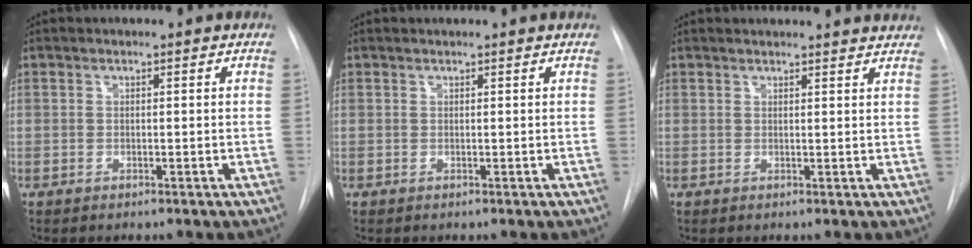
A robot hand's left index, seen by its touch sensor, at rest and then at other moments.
{"total": 0.6, "force": [0.6, 0.0, 0.2], "torque": [-0.006, 0.013, 0.008]}
{"total": 10.0, "force": [9.7, 1.4, 2.0], "torque": [-0.005, 0.003, 0.093]}